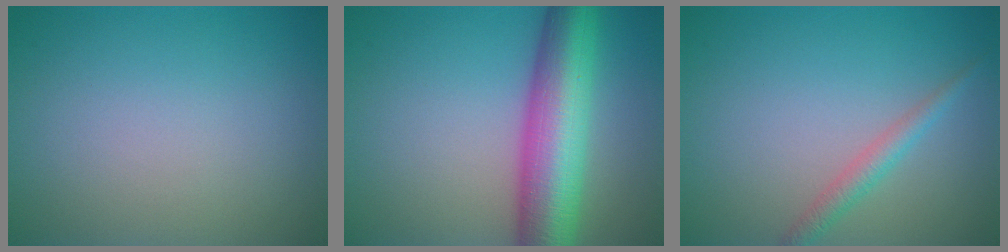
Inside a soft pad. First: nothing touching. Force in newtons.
{"total": 10.0, "press": 10.0, "slide": 0.2}
{"total": 1.8, "press": 1.8, "slide": 0.0}